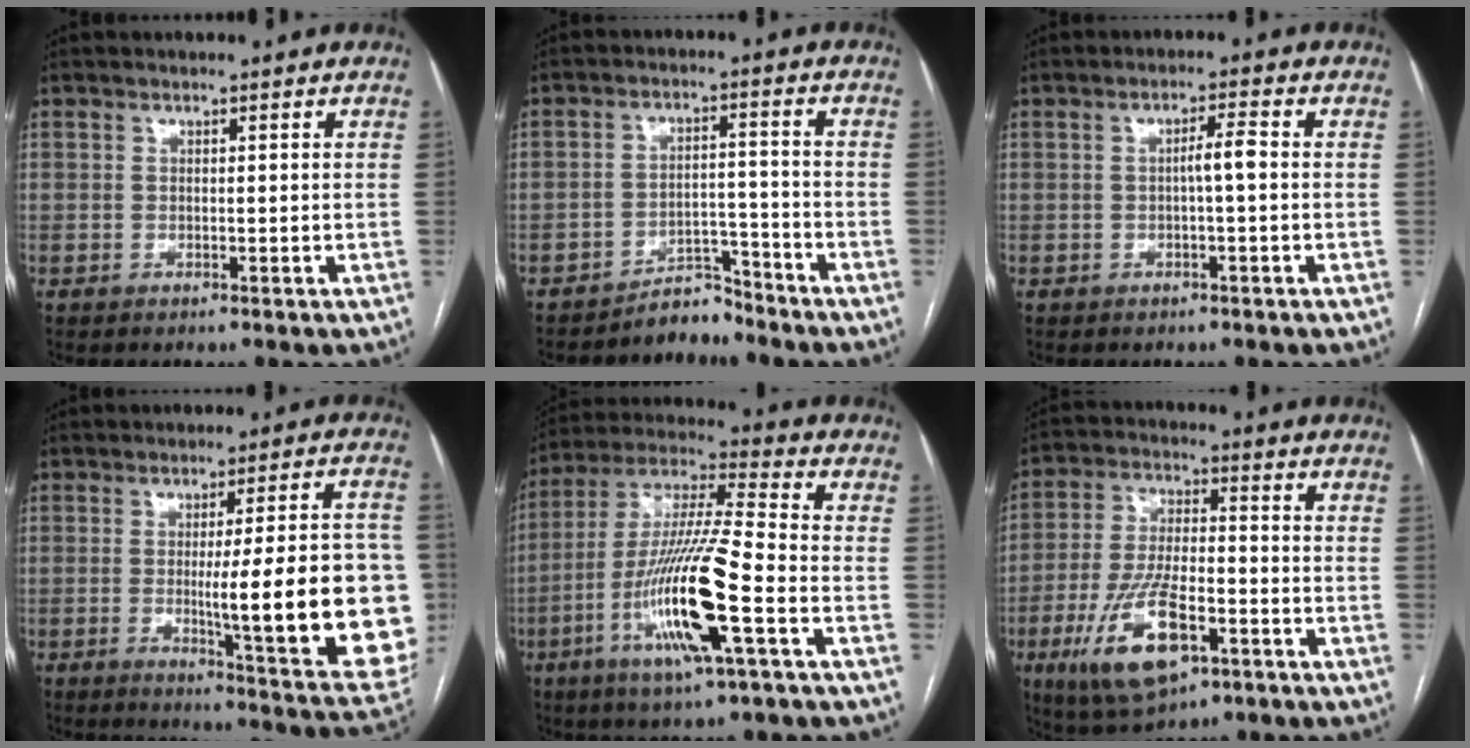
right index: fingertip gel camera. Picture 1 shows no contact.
{"total": 4.4, "force": [-4.2, 1.1, -0.1], "torque": [0.007, 0.010, -0.067]}
{"total": 2.7, "force": [-0.2, 0.1, 2.7], "torque": [-0.045, 0.004, -0.002]}
{"total": 21.2, "force": [-2.2, 2.1, 21.0], "torque": [-0.189, 0.006, -0.012]}
{"total": 17.0, "force": [-5.9, 0.7, 16.0], "torque": [-0.322, -0.013, -0.111]}
{"total": 14.0, "force": [-6.2, 5.0, 11.5], "torque": [-0.239, -0.008, -0.102]}